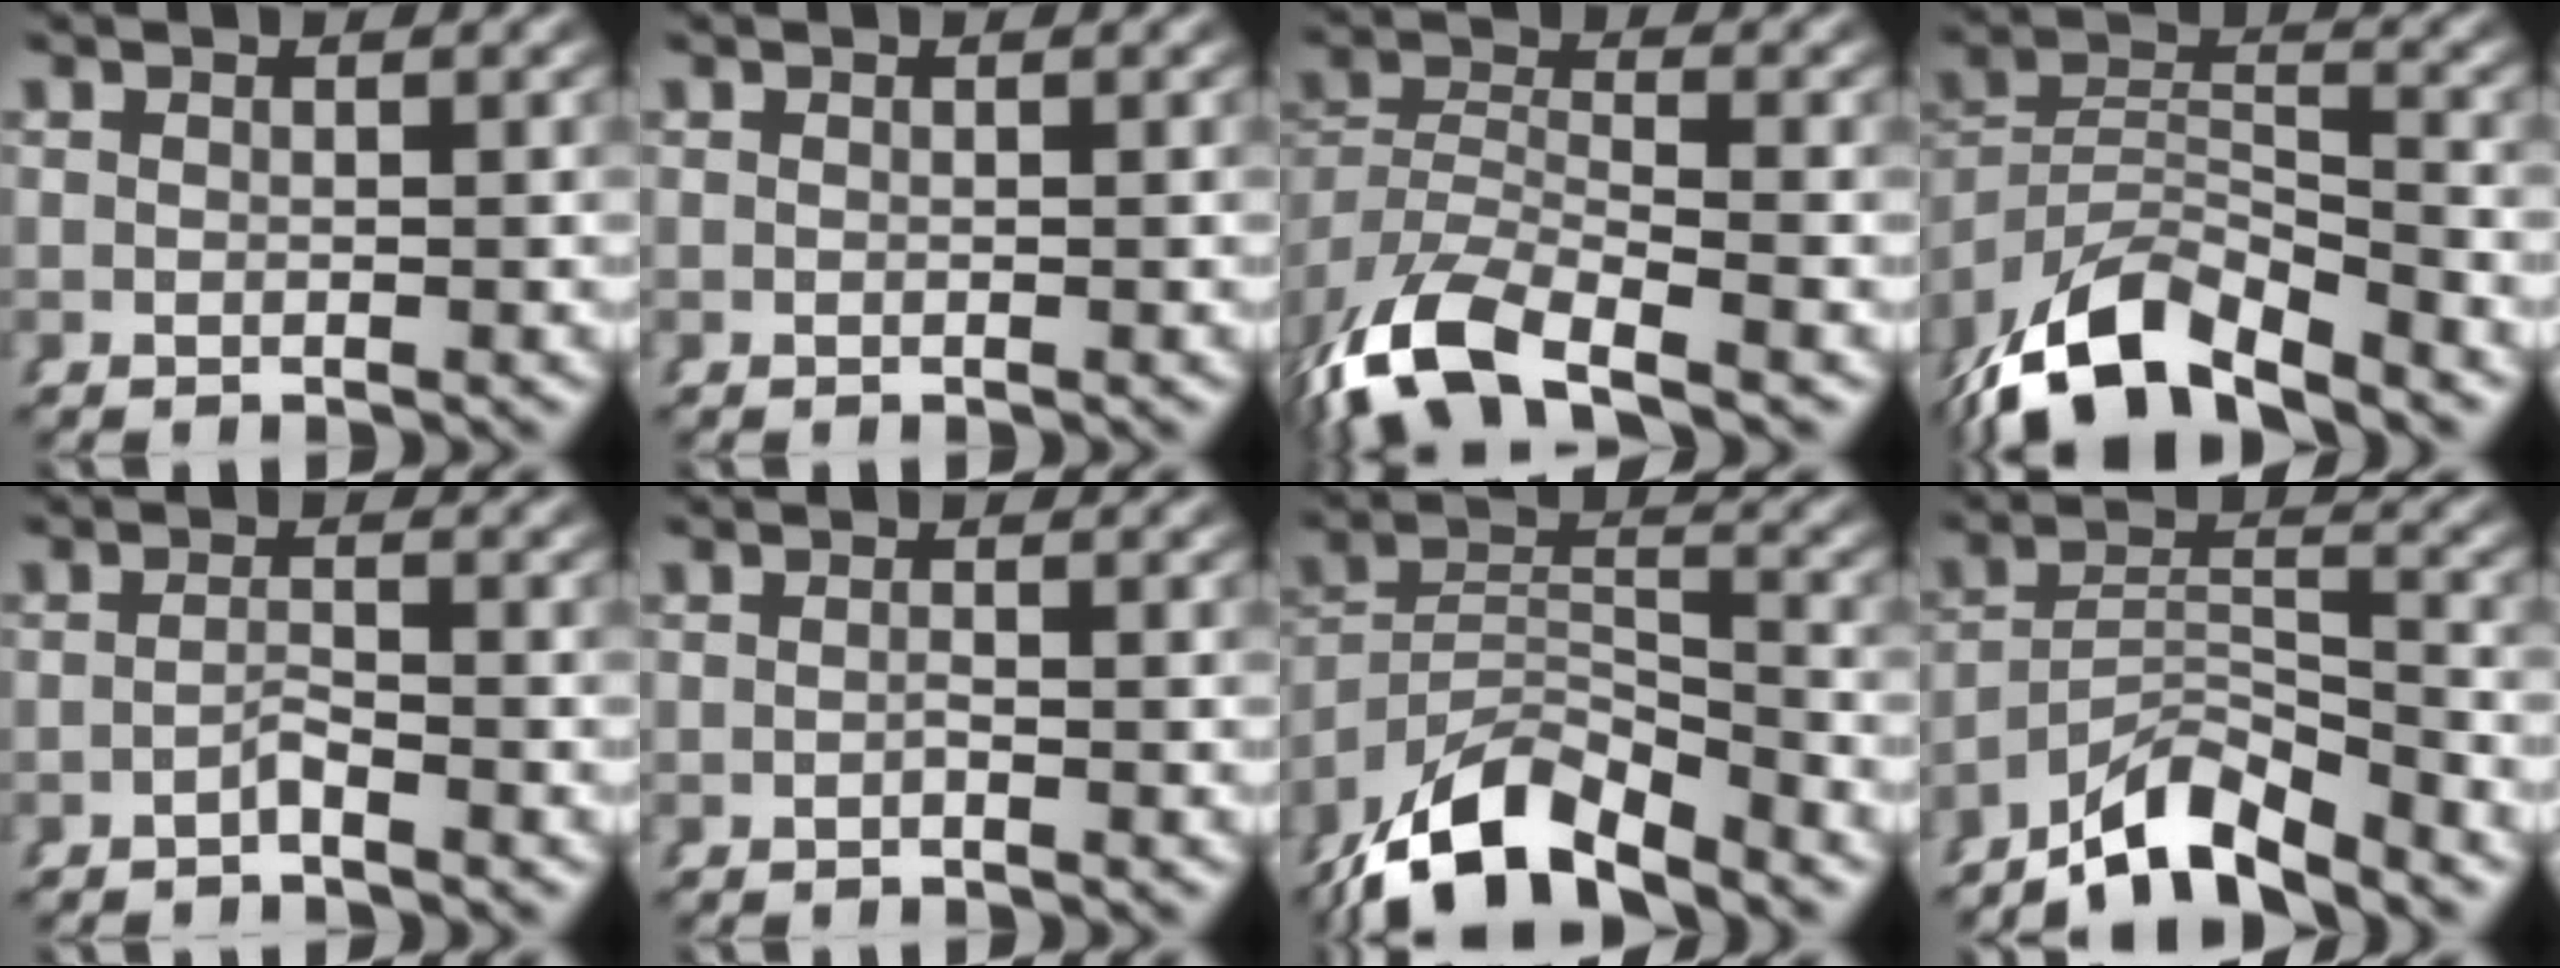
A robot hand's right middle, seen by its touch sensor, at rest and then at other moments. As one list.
[{"total": 0.0}, {"total": 8.3, "force": [-4.5, 4.7, 5.1], "torque": [-0.123, -0.040, -0.061]}, {"total": 10.6, "force": [-6.6, 5.9, 5.8], "torque": [-0.129, -0.045, -0.090]}, {"total": 1.4, "force": [-1.2, -0.6, 0.3], "torque": [0.000, 0.000, -0.023]}, {"total": 0.6, "force": [-0.5, -0.2, 0.3], "torque": [-0.003, 0.002, -0.012]}, {"total": 10.1, "force": [-7.1, 5.0, 5.2], "torque": [-0.103, -0.034, -0.103]}, {"total": 6.7, "force": [-5.2, 2.3, 3.6], "torque": [-0.044, -0.009, -0.084]}]